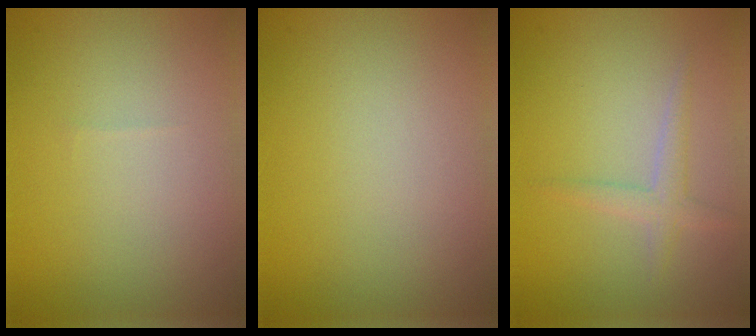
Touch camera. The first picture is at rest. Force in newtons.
{"total": 0.0}
{"total": 1.8, "press": 1.8, "slide": 0.0}